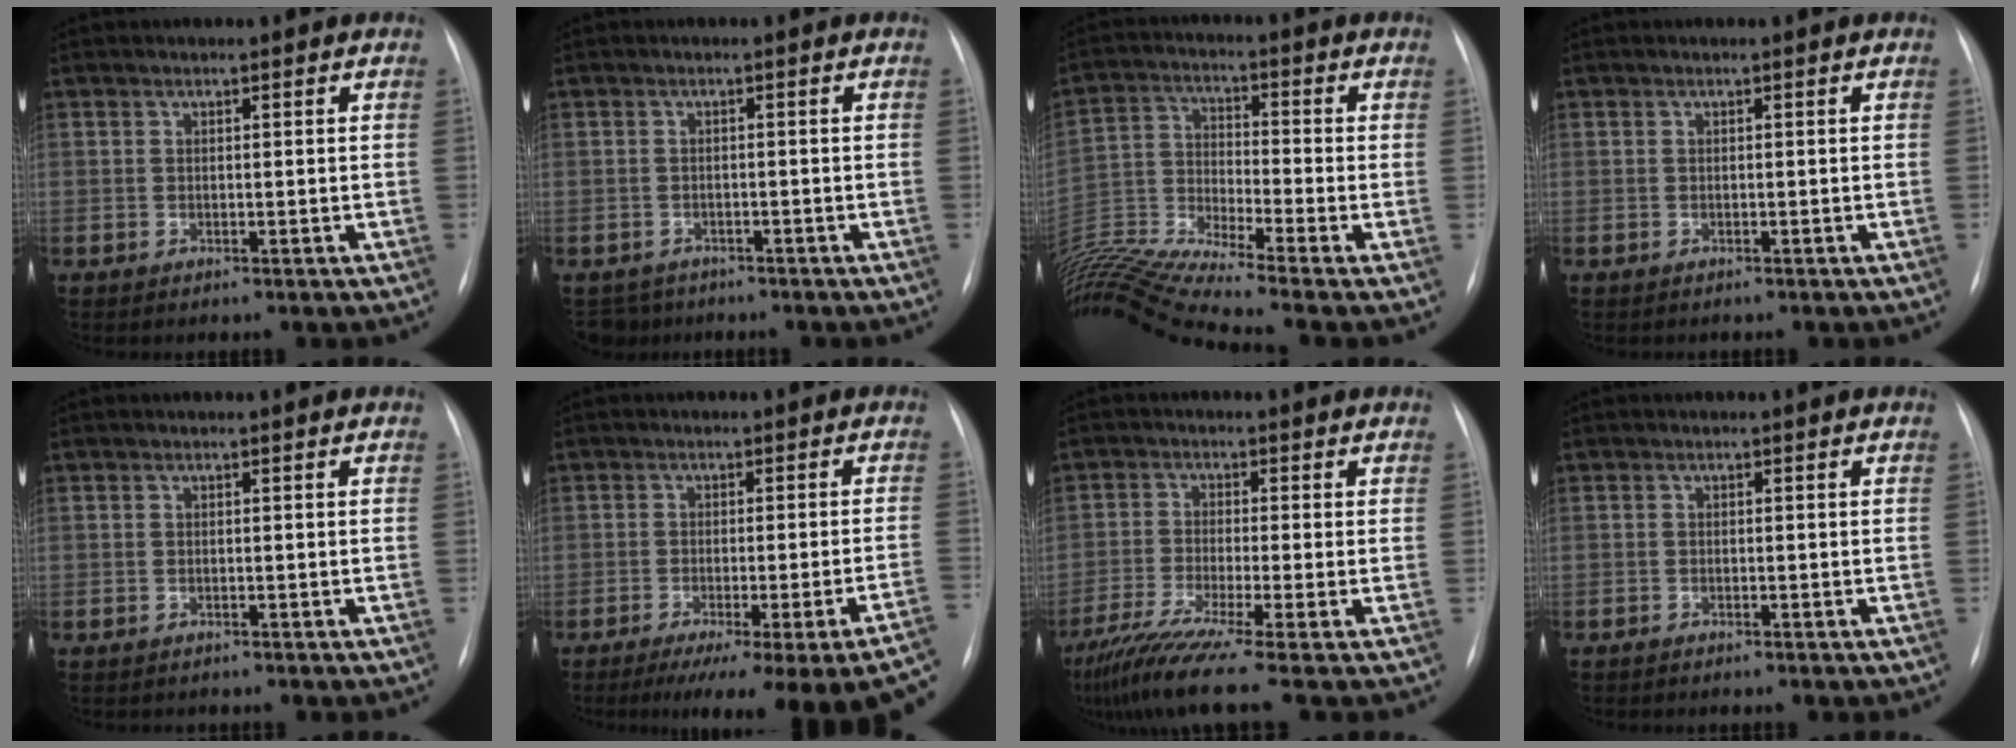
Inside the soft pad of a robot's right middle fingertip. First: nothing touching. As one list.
[{"total": 3.8, "force": [-3.1, 2.1, -0.4], "torque": [0.009, -0.001, -0.051]}, {"total": 14.7, "force": [-13.1, -2.3, 6.2], "torque": [-0.130, 0.002, -0.241]}, {"total": 0.0}, {"total": 1.0, "force": [-0.9, 0.4, 0.1], "torque": [-0.006, -0.001, -0.013]}, {"total": 19.2, "force": [-15.2, -0.7, 11.6], "torque": [-0.078, -0.030, -0.195]}, {"total": 10.0, "force": [-7.5, -1.7, 6.4], "torque": [-0.110, -0.038, -0.125]}, {"total": 1.0, "force": [-1.0, 0.2, 0.3], "torque": [-0.006, -0.001, -0.015]}]